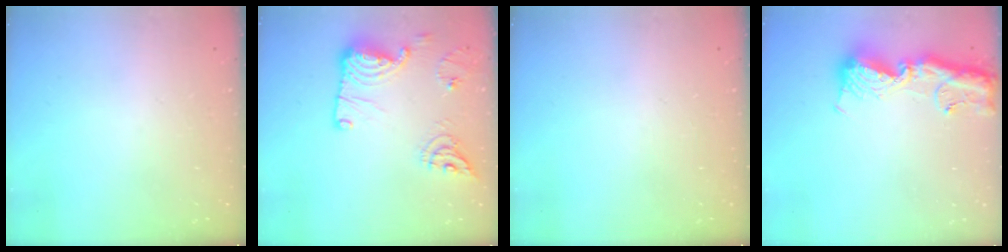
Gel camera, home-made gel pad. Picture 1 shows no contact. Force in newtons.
{"total": 19.0, "press": 18.6, "slide": 4.0}
{"total": 0.0}
{"total": 15.7, "press": 15.6, "slide": 1.6}